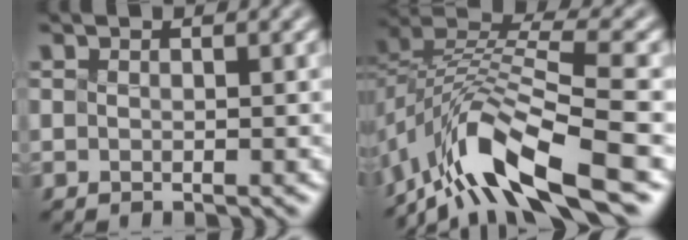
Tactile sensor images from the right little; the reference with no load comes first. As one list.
[{"total": 11.0, "force": [-5.9, 3.6, 8.6], "torque": [-0.160, 0.011, -0.114]}]